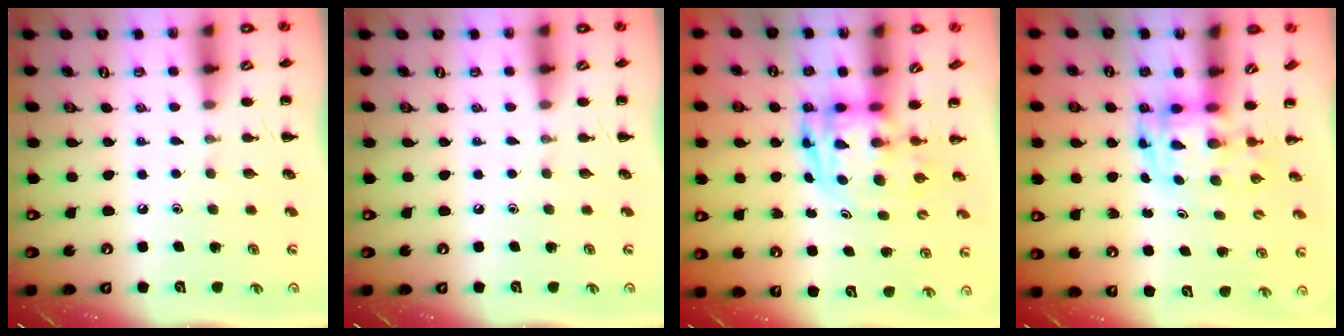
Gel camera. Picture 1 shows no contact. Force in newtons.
{"total": 0.0}
{"total": 4.0, "press": 3.9, "slide": 0.9}
{"total": 3.7, "press": 3.6, "slide": 0.8}